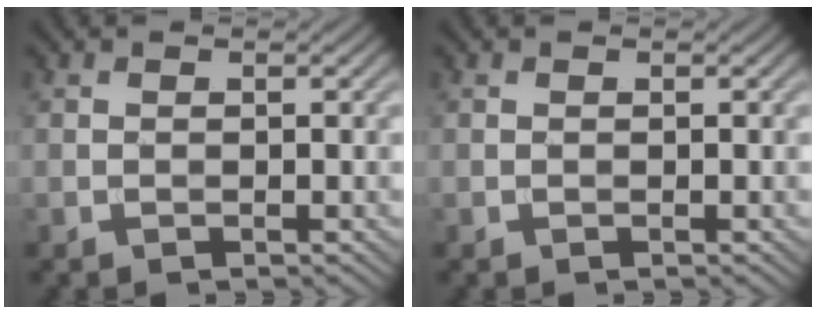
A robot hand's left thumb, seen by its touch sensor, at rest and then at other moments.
{"total": 0.0}